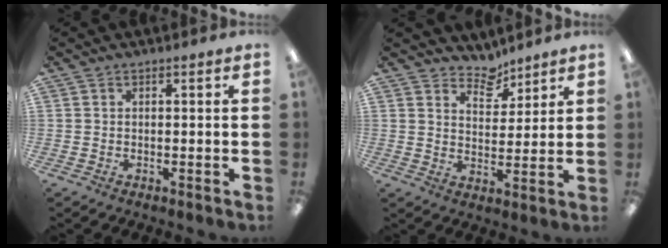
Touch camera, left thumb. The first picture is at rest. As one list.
[{"total": 6.2, "force": [5.5, 2.8, 1.1], "torque": [-0.008, -0.040, 0.097]}]